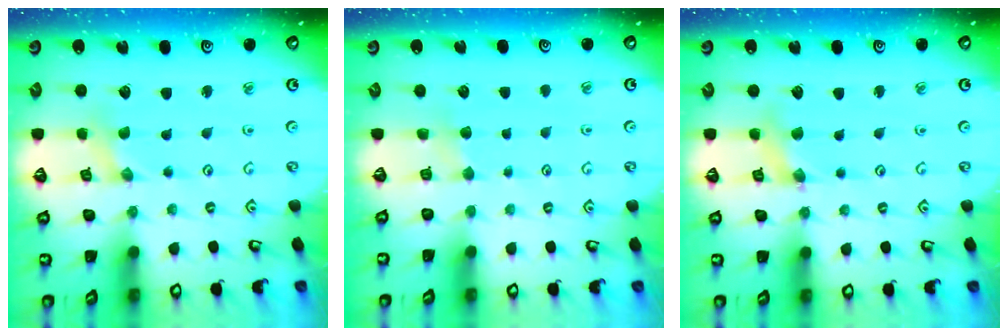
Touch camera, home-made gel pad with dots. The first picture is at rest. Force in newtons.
{"total": 3.0, "press": 2.9, "slide": 0.5}
{"total": 4.4, "press": 4.4, "slide": 0.4}